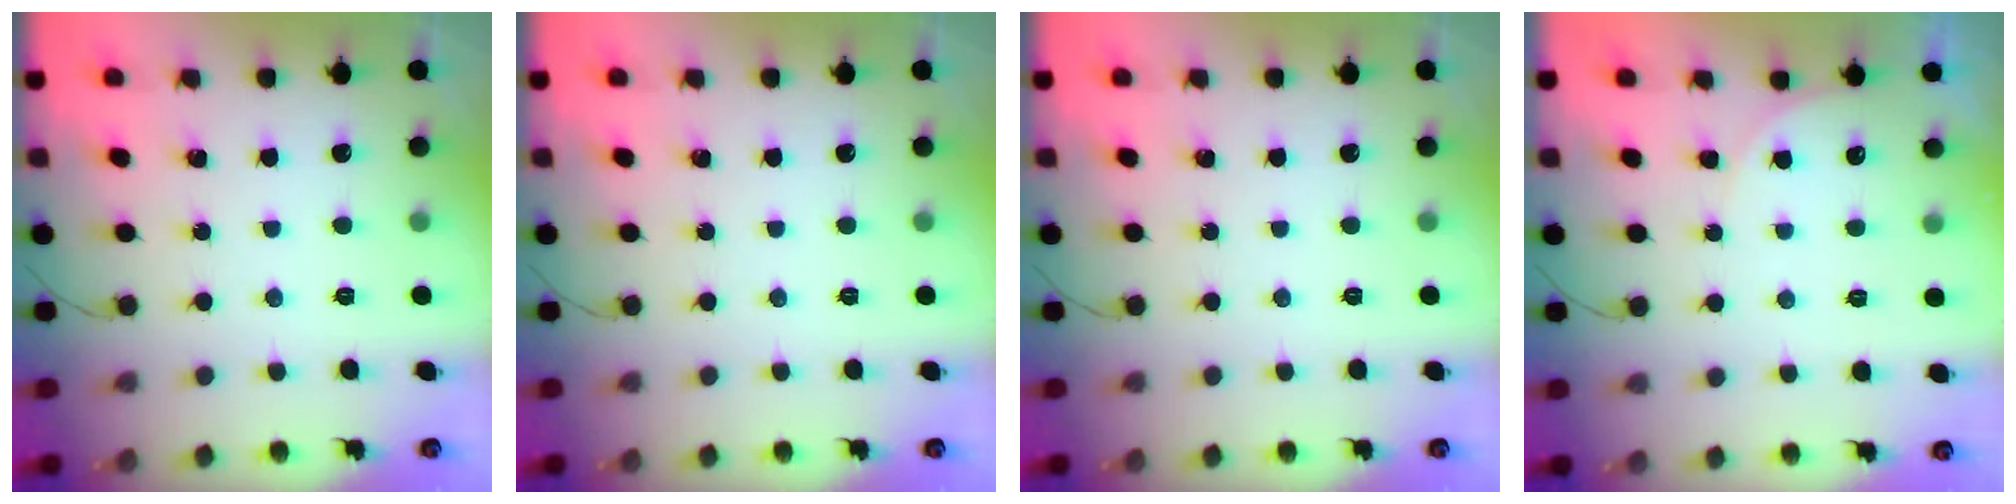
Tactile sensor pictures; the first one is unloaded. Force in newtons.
{"total": 0.0}
{"total": 0.0}
{"total": 4.4, "press": 4.4, "slide": 0.2}